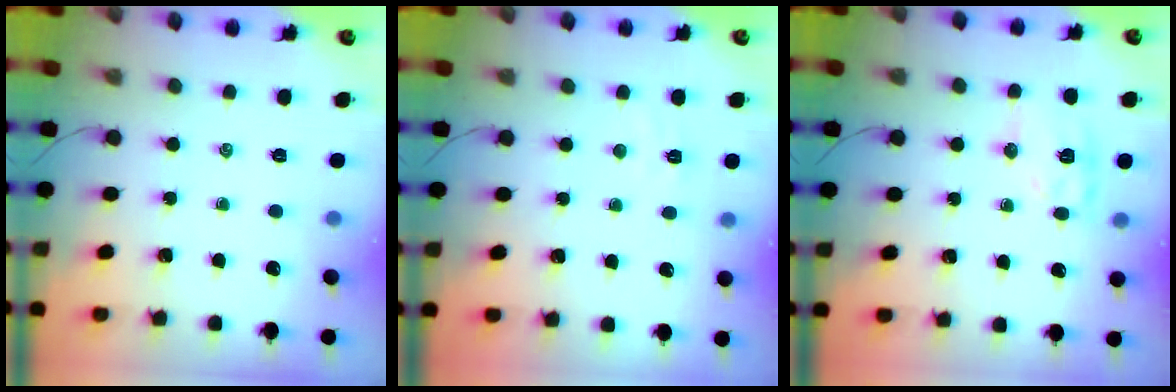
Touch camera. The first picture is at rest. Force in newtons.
{"total": 2.5, "press": 2.4, "slide": 0.8}
{"total": 10.7, "press": 10.7, "slide": 0.4}